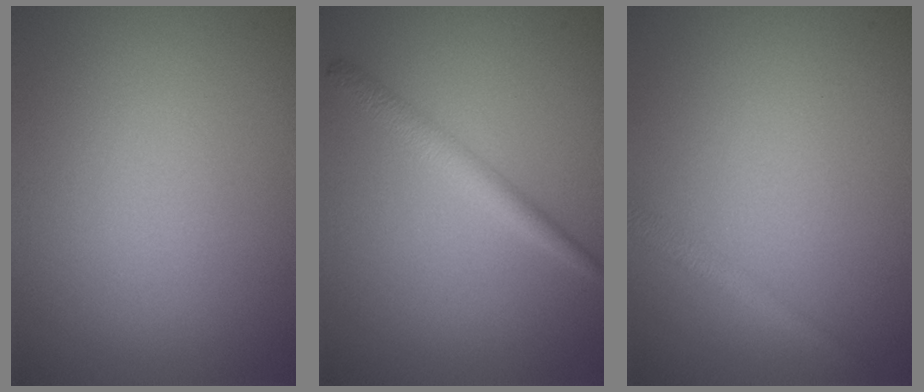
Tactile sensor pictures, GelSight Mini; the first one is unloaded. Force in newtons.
{"total": 2.2, "press": 2.2, "slide": 0.0}
{"total": 1.3, "press": 1.3, "slide": 0.1}